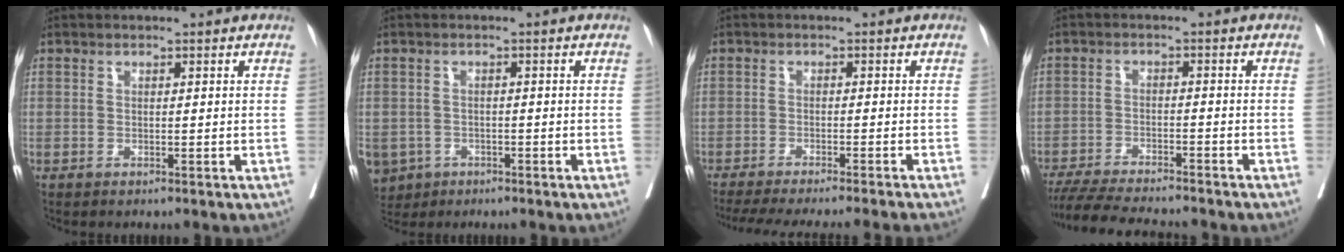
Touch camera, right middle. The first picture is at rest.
{"total": 7.2, "force": [-3.8, 5.9, 1.6], "torque": [-0.050, 0.001, -0.057]}
{"total": 16.4, "force": [-14.6, -0.9, 7.3], "torque": [-0.104, -0.046, -0.205]}
{"total": 13.8, "force": [-12.4, 1.1, 5.9], "torque": [-0.091, -0.024, -0.186]}